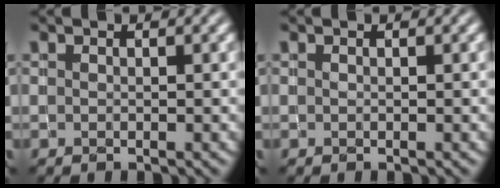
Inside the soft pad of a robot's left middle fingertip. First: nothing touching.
{"total": 0.0}